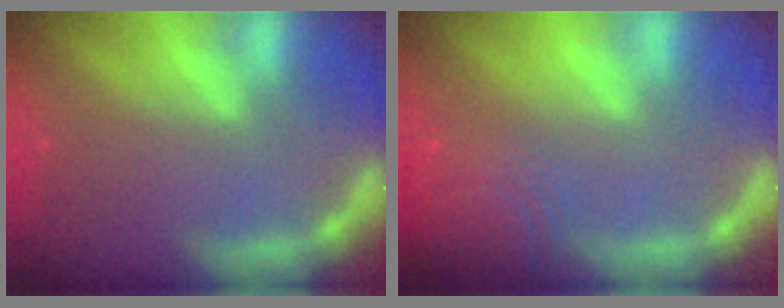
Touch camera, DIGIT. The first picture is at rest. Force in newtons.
{"total": 7.0}